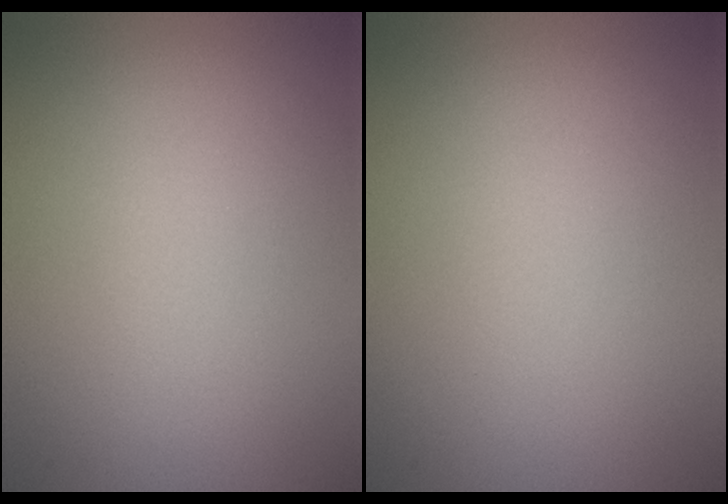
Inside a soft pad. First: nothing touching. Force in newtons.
{"total": 0.0}